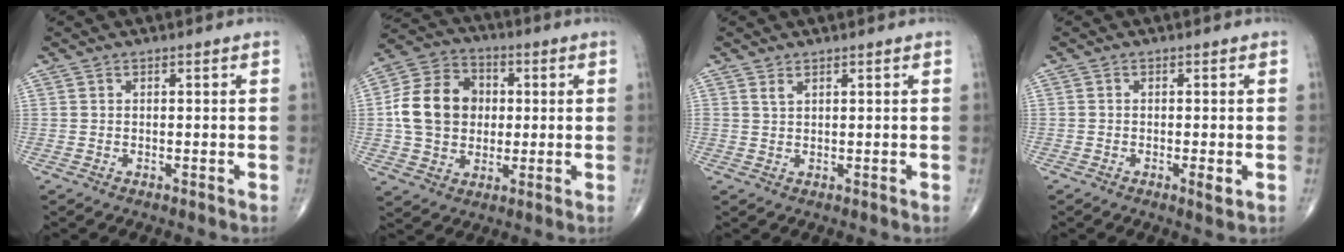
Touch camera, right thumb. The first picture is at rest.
{"total": 14.1, "force": [0.7, 11.4, 8.2], "torque": [-0.130, 0.021, 0.011]}
{"total": 1.1, "force": [0.8, 0.4, 0.6], "torque": [-0.010, -0.001, 0.019]}
{"total": 2.0, "force": [-0.7, 0.6, 1.8], "torque": [-0.032, -0.005, -0.012]}